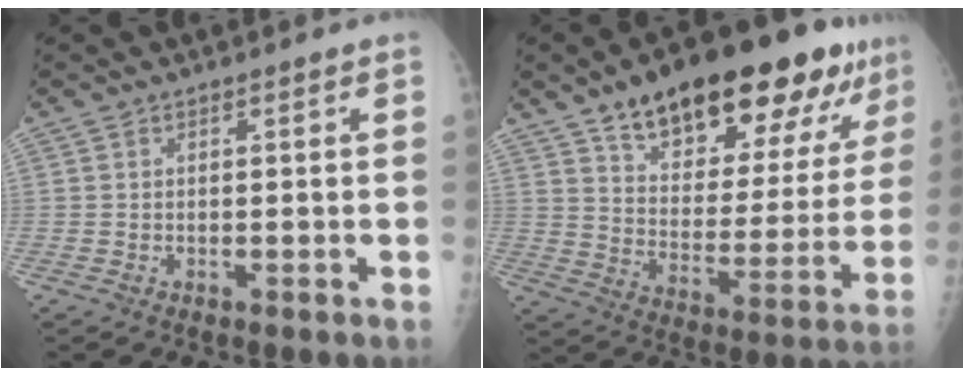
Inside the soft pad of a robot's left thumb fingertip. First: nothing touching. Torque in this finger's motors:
{"motor_torque": [0.72, 0.68, 1.47, -1.30, 0.32]}